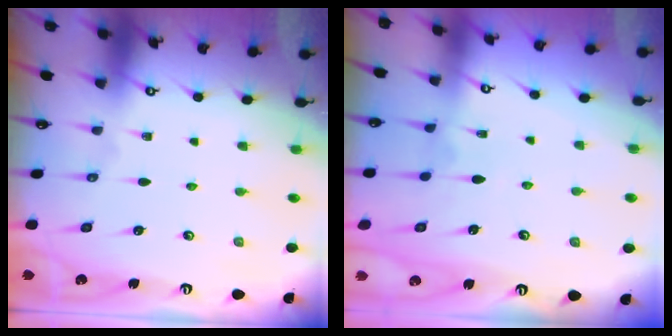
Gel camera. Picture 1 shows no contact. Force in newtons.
{"total": 2.9, "press": 2.8, "slide": 0.5}